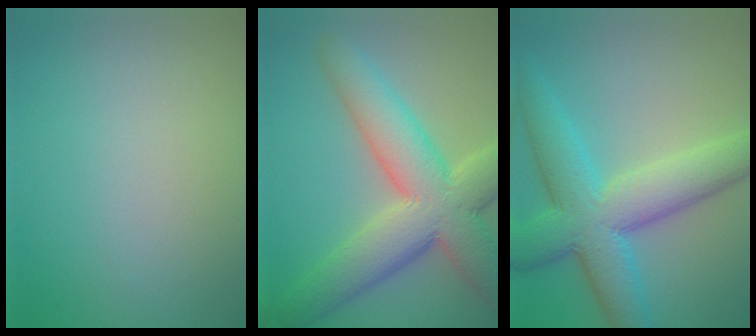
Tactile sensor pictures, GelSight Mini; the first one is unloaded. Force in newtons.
{"total": 10.9, "press": 10.9, "slide": 0.6}
{"total": 9.5, "press": 9.5, "slide": 0.2}